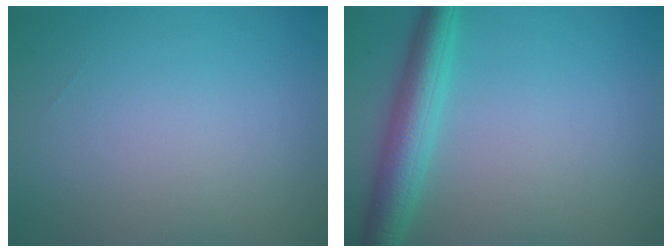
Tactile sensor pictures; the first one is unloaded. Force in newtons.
{"total": 4.6, "press": 4.6, "slide": 0.1}